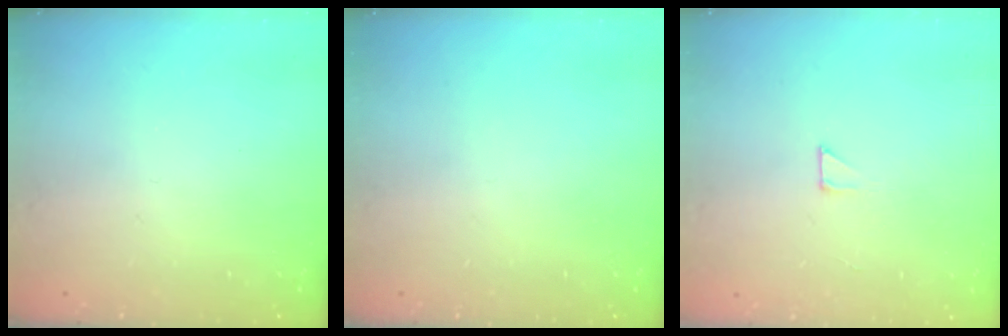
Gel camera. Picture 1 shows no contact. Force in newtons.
{"total": 0.0}
{"total": 1.9, "press": 1.9, "slide": 0.1}